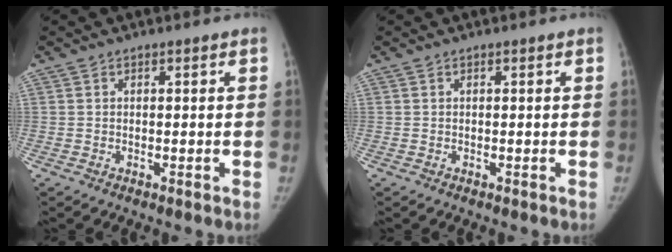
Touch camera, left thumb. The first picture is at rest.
{"total": 0.0}